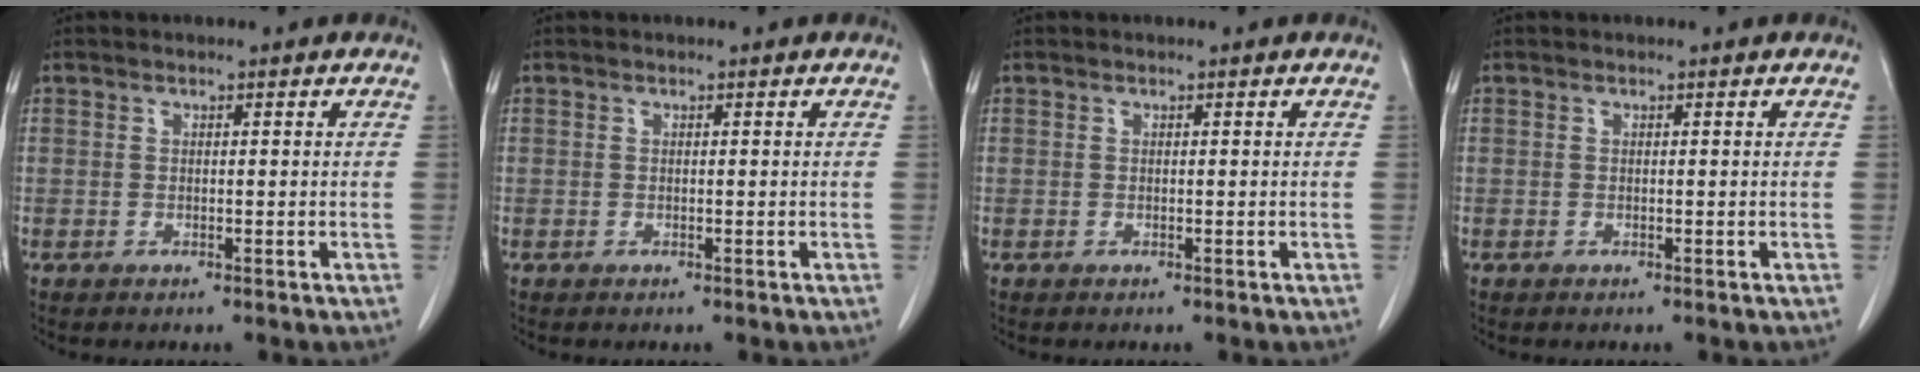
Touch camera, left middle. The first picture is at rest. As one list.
[{"total": 0.0}, {"total": 0.0}, {"total": 0.0}]